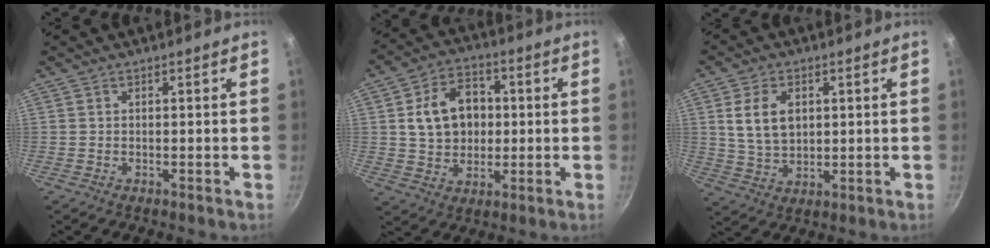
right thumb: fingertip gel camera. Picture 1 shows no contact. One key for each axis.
{"total": 12.3, "fx": 1.6, "fy": 9.4, "fz": 7.8, "tx": -0.100, "ty": 0.009, "tz": 0.028}
{"total": 8.6, "fx": 2.3, "fy": 5.7, "fz": 6.1, "tx": -0.100, "ty": -0.009, "tz": 0.051}